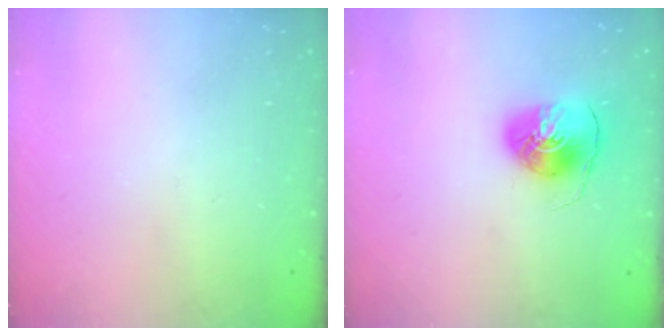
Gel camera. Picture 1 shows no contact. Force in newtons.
{"total": 7.7, "press": 7.7, "slide": 0.7}